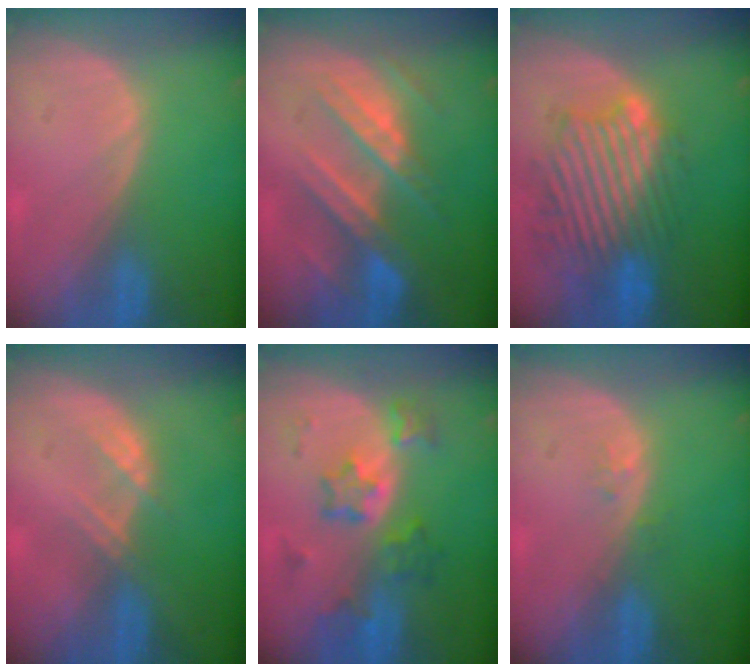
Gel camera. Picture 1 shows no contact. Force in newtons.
{"total": 8.9, "press": 8.0, "slide": 4.0}
{"total": 11.1, "press": 10.3, "slide": 4.0}
{"total": 2.3, "press": 2.3, "slide": 0.2}
{"total": 6.7, "press": 6.6, "slide": 1.1}
{"total": 0.9, "press": 0.9, "slide": 0.2}